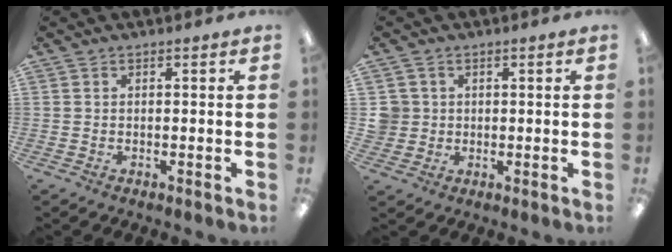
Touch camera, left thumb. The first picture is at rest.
{"total": 3.9, "force": [0.8, 3.8, 0.2], "torque": [-0.008, 0.005, 0.014]}